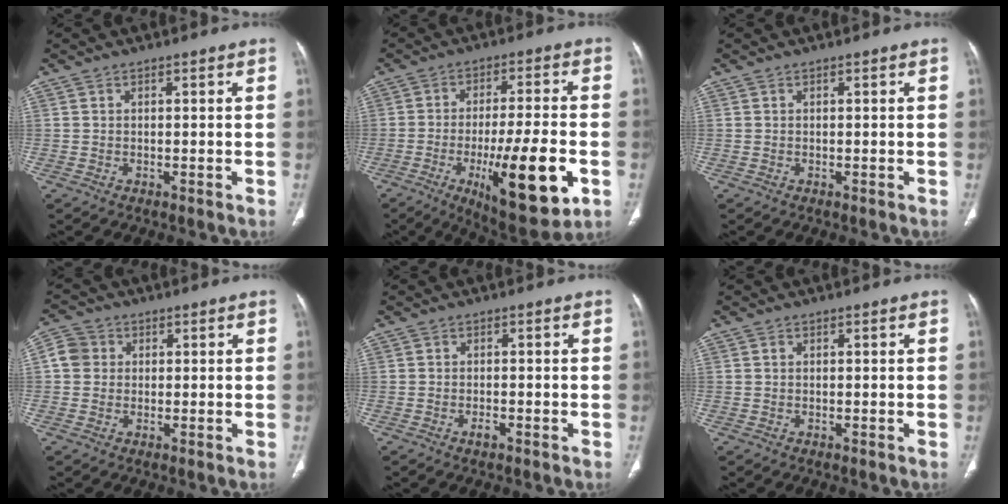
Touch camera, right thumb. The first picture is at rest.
{"total": 18.7, "force": [-6.2, 4.9, 17.0], "torque": [-0.260, 0.005, -0.084]}
{"total": 0.0}
{"total": 4.8, "force": [0.7, 4.4, 1.7], "torque": [-0.021, 0.010, 0.008]}
{"total": 1.4, "force": [-0.8, 0.5, 1.0], "torque": [-0.019, 0.004, -0.015]}
{"total": 0.0}